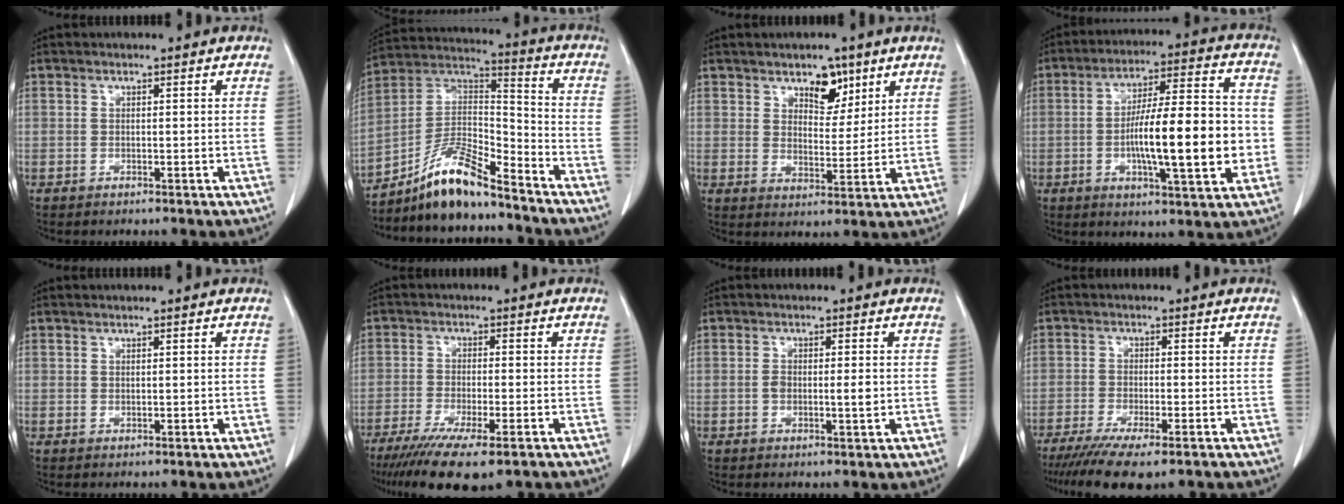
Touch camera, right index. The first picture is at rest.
{"total": 12.3, "force": [-9.9, 2.3, 6.9], "torque": [-0.129, 0.024, -0.181]}
{"total": 6.2, "force": [3.8, 3.4, 3.5], "torque": [-0.048, 0.001, 0.063]}
{"total": 16.8, "force": [-2.5, 3.0, 16.3], "torque": [-0.266, 0.013, -0.038]}
{"total": 0.0}
{"total": 13.4, "force": [-9.6, 2.4, 9.1], "torque": [-0.151, -0.033, -0.150]}
{"total": 3.4, "force": [-0.3, 1.1, 3.2], "torque": [-0.061, 0.001, -0.003]}
{"total": 11.5, "force": [-8.6, 2.1, 7.4], "torque": [-0.113, -0.023, -0.132]}